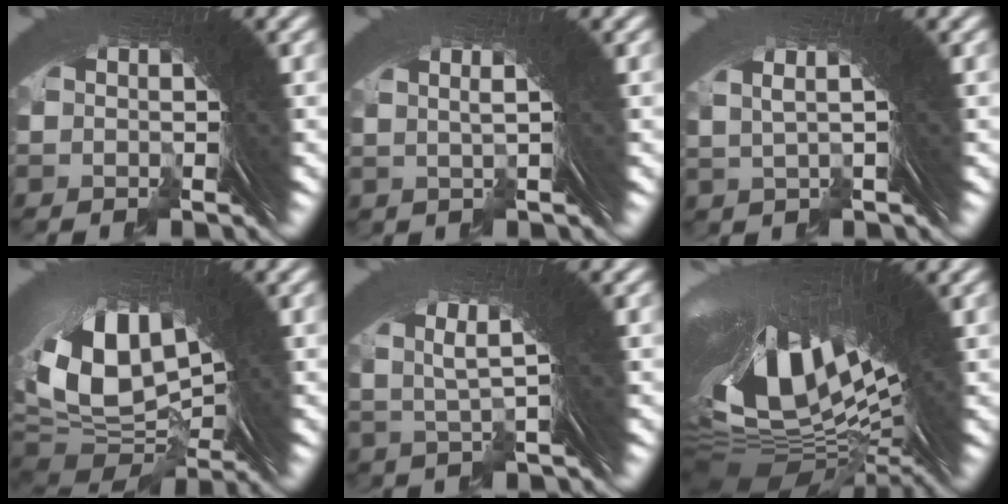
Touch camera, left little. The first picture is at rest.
{"total": 3.0, "force": [1.6, -0.2, 2.6], "torque": [-0.026, 0.012, 0.023]}
{"total": 4.0, "force": [2.0, 0.8, 3.4], "torque": [-0.051, 0.016, 0.028]}
{"total": 12.7, "force": [0.8, 8.8, 9.0], "torque": [-0.183, -0.023, 0.024]}
{"total": 7.2, "force": [3.6, 2.0, 5.9], "torque": [-0.089, 0.024, 0.047]}
{"total": 24.3, "force": [0.5, 12.5, 20.9], "torque": [-0.358, -0.038, 0.035]}